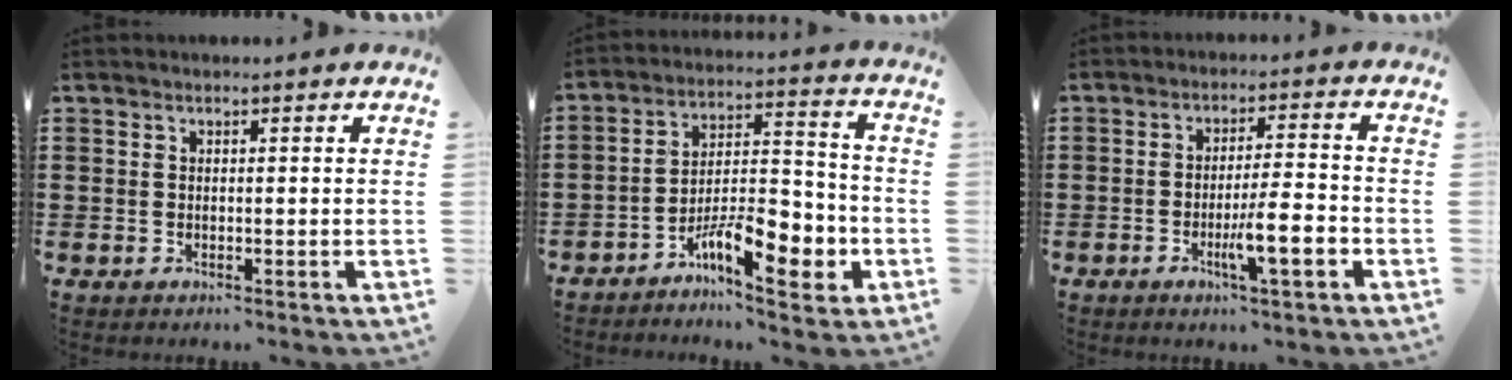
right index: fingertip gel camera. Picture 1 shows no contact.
{"total": 11.0, "force": [-6.1, 3.9, 8.2], "torque": [-0.141, 0.017, -0.106]}
{"total": 6.9, "force": [-2.7, 0.9, 6.3], "torque": [-0.108, -0.004, -0.047]}